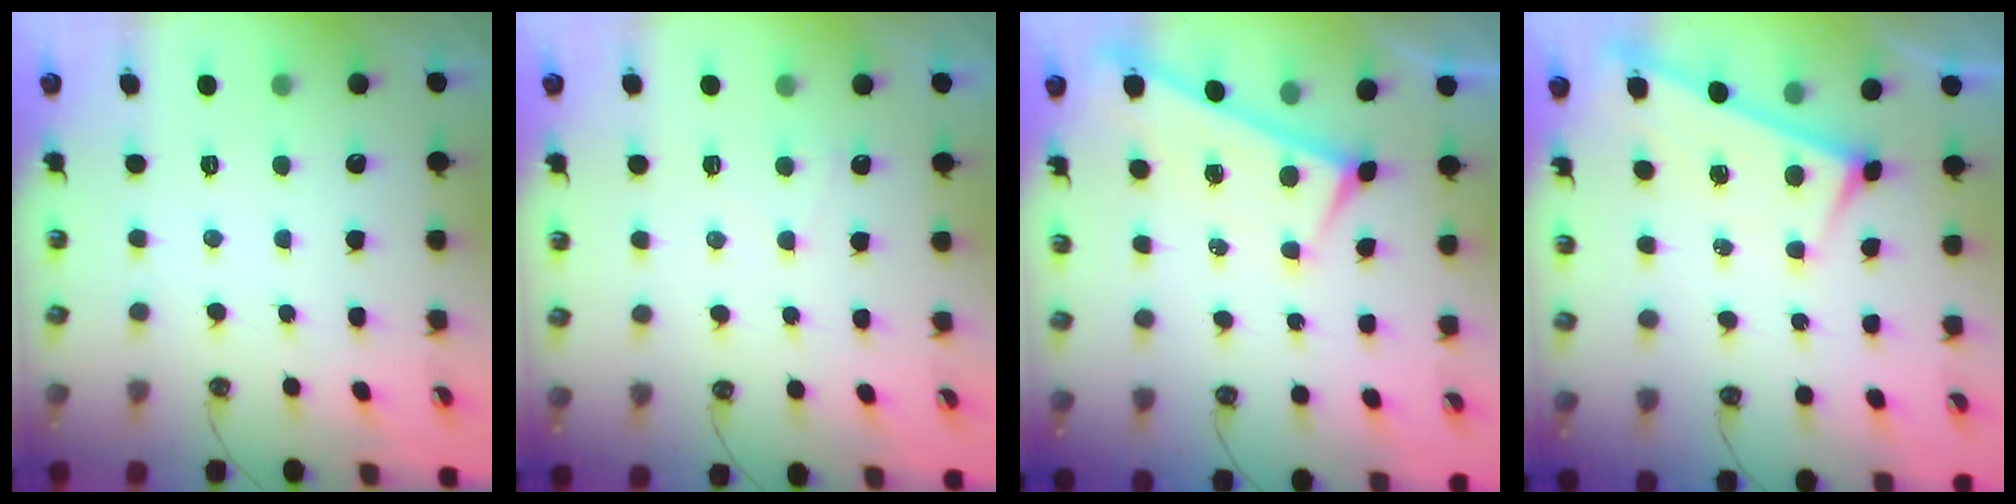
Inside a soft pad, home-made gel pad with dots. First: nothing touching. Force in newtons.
{"total": 1.9, "press": 1.9, "slide": 0.3}
{"total": 0.0}
{"total": 3.3, "press": 3.3, "slide": 0.3}